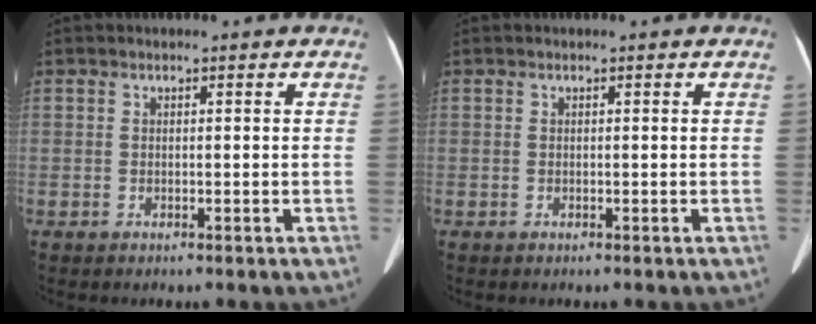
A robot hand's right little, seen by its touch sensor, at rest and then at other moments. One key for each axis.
{"total": 0.0}